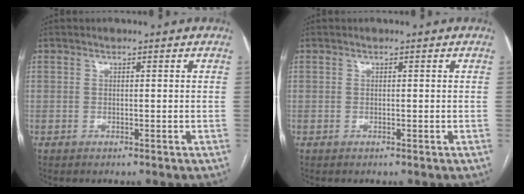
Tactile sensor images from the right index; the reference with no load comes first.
{"total": 0.0}